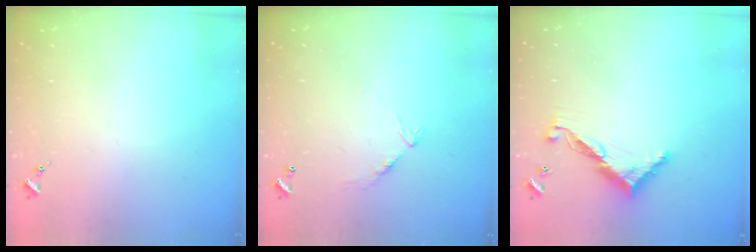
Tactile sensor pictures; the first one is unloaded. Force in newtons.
{"total": 7.3, "press": 7.2, "slide": 0.6}
{"total": 10.6, "press": 10.6, "slide": 0.4}